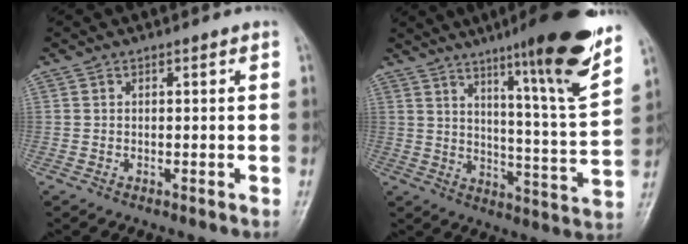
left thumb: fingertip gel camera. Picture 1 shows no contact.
{"total": 18.2, "force": [11.8, 1.3, 13.8], "torque": [-0.178, -0.069, 0.176]}